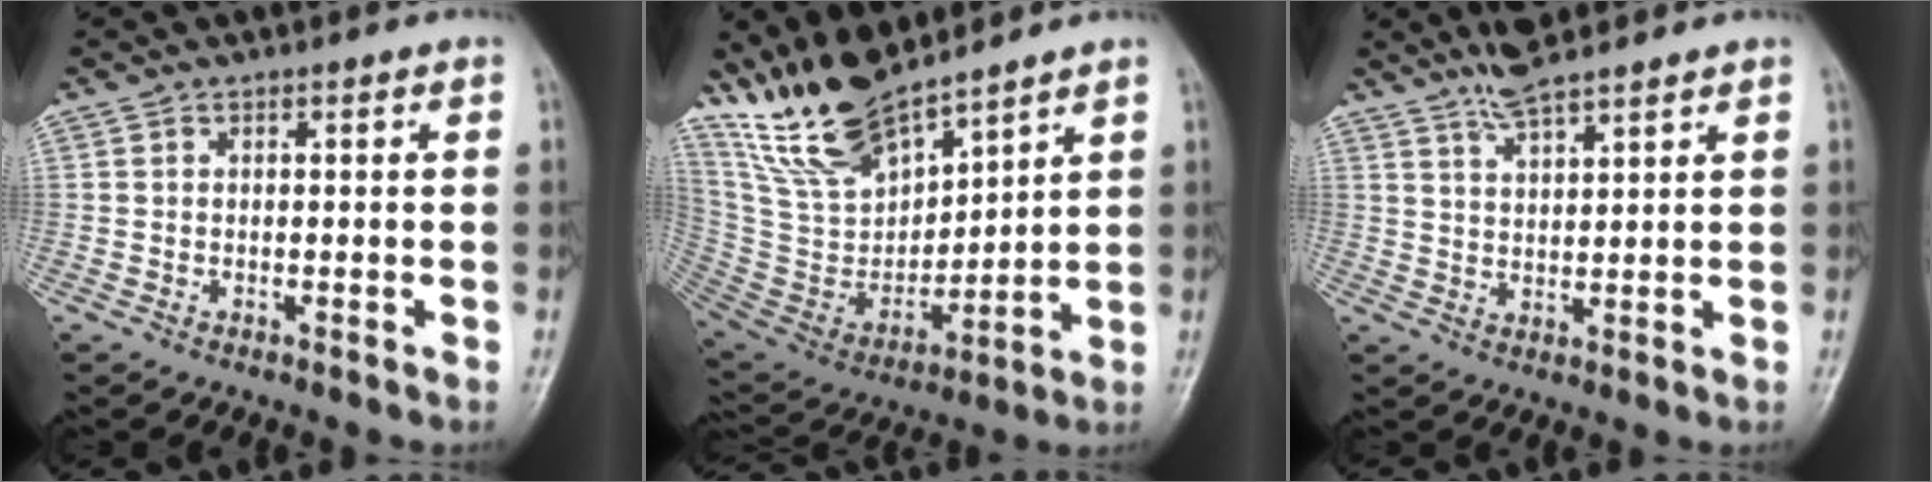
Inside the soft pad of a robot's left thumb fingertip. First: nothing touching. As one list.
[{"total": 16.2, "force": [13.6, 5.2, 7.1], "torque": [-0.107, -0.072, 0.278]}, {"total": 5.6, "force": [4.9, 0.9, 2.7], "torque": [-0.049, -0.024, 0.094]}]